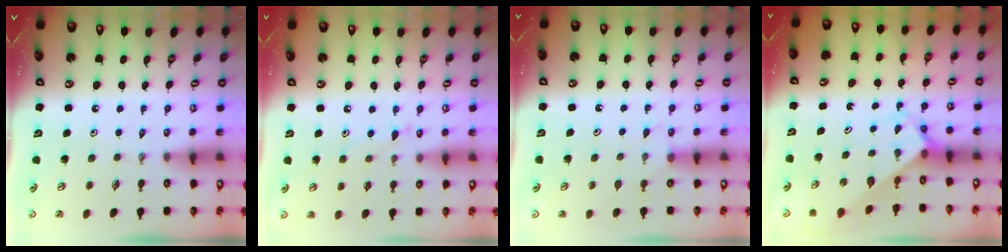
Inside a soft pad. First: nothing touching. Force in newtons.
{"total": 6.4, "press": 6.4, "slide": 0.6}
{"total": 3.9, "press": 3.9, "slide": 0.6}
{"total": 2.7, "press": 2.7, "slide": 0.2}